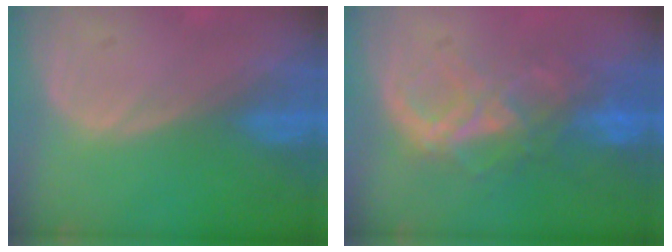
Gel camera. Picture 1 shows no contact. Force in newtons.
{"total": 8.8, "press": 7.6, "slide": 4.5}